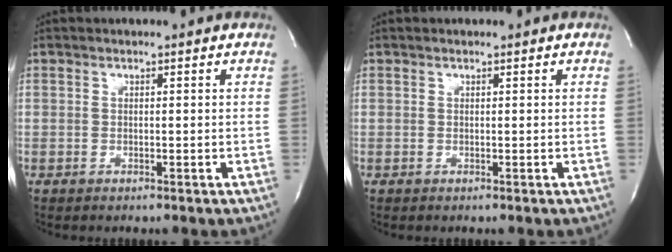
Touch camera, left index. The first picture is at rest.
{"total": 0.0}